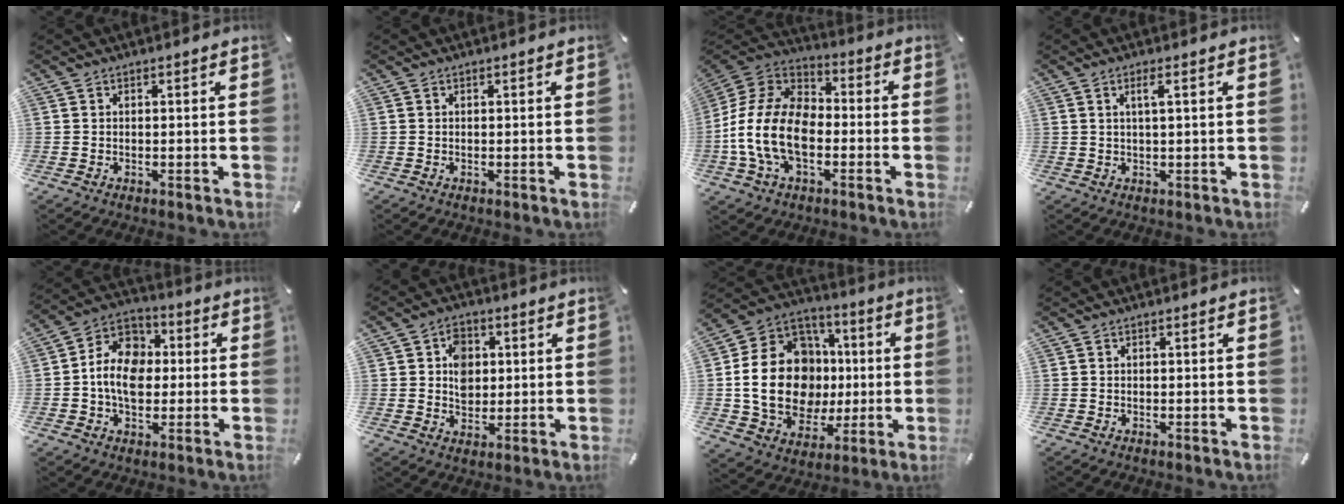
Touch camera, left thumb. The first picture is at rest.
{"total": 0.0}
{"total": 16.5, "force": [-5.3, 10.7, 11.3], "torque": [-0.250, 0.028, -0.099]}
{"total": 2.9, "force": [1.0, 0.3, 2.7], "torque": [-0.054, 0.000, 0.015]}
{"total": 11.4, "force": [-1.7, 9.0, 6.7], "torque": [-0.134, 0.020, -0.034]}
{"total": 6.8, "force": [1.1, 5.8, 3.4], "torque": [-0.044, 0.002, 0.017]}
{"total": 21.7, "force": [-0.3, 17.2, 13.3], "torque": [-0.272, 0.004, 0.006]}
{"total": 0.0}